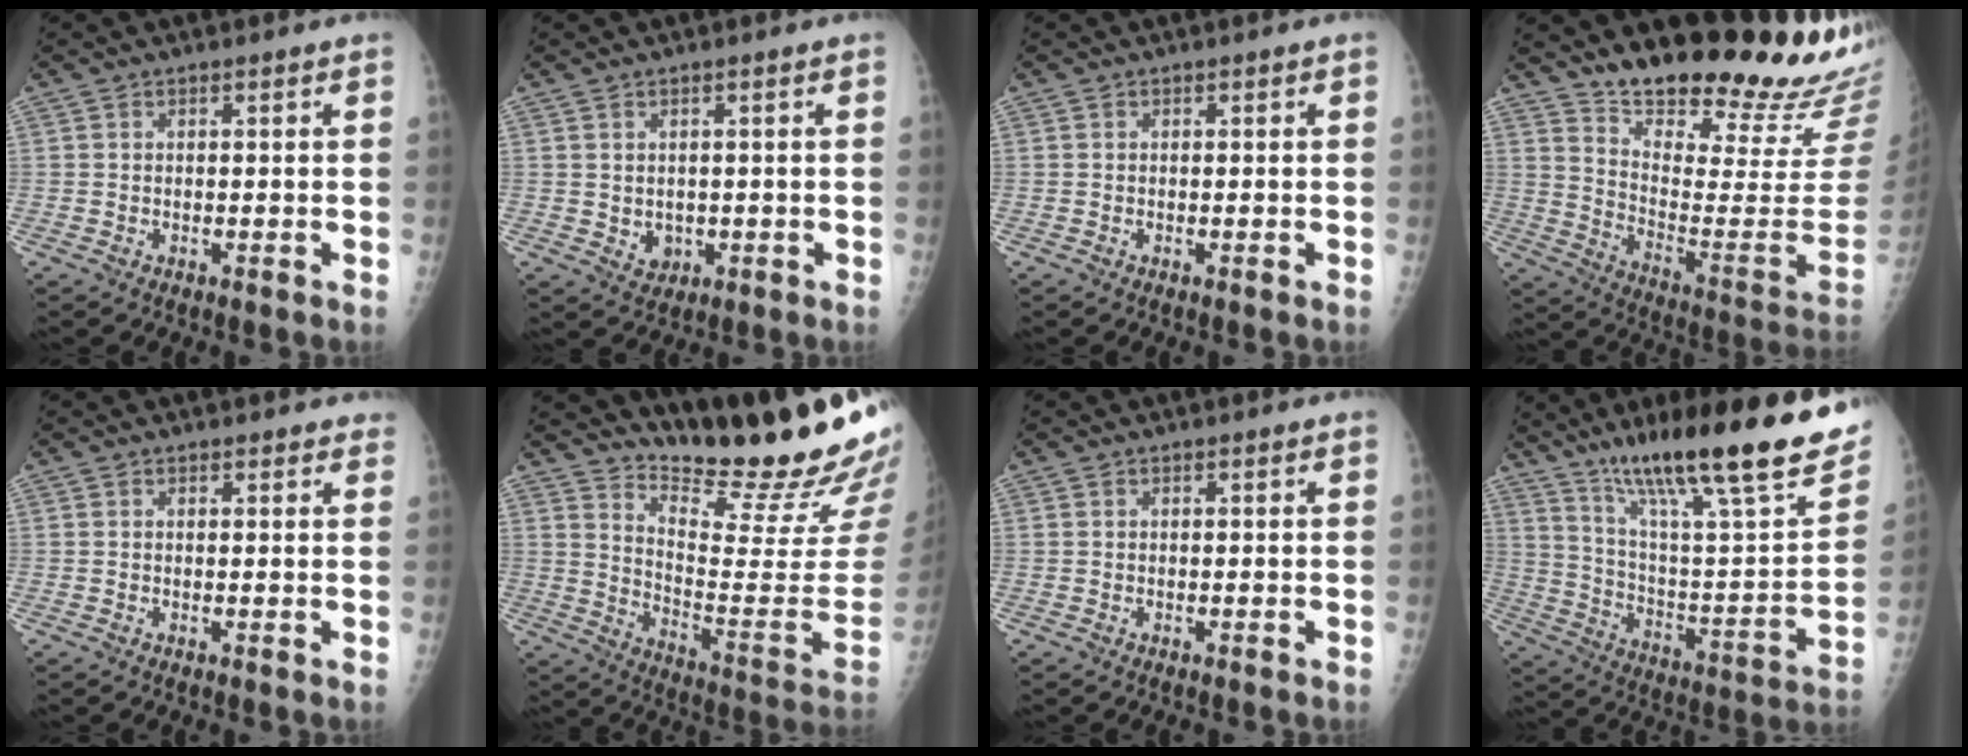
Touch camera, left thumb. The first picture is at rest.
{"total": 2.7, "force": [0.1, 2.2, 1.5], "torque": [-0.014, -0.004, 0.011]}
{"total": 0.0}
{"total": 24.6, "force": [20.3, 5.1, 12.9], "torque": [-0.170, -0.151, 0.289]}
{"total": 2.3, "force": [2.1, 0.8, 0.6], "torque": [0.008, -0.003, 0.015]}
{"total": 22.5, "force": [20.0, 2.3, 10.1], "torque": [-0.125, -0.183, 0.285]}
{"total": 0.0}
{"total": 30.6, "force": [20.1, 5.9, 22.4], "torque": [-0.324, -0.051, 0.318]}